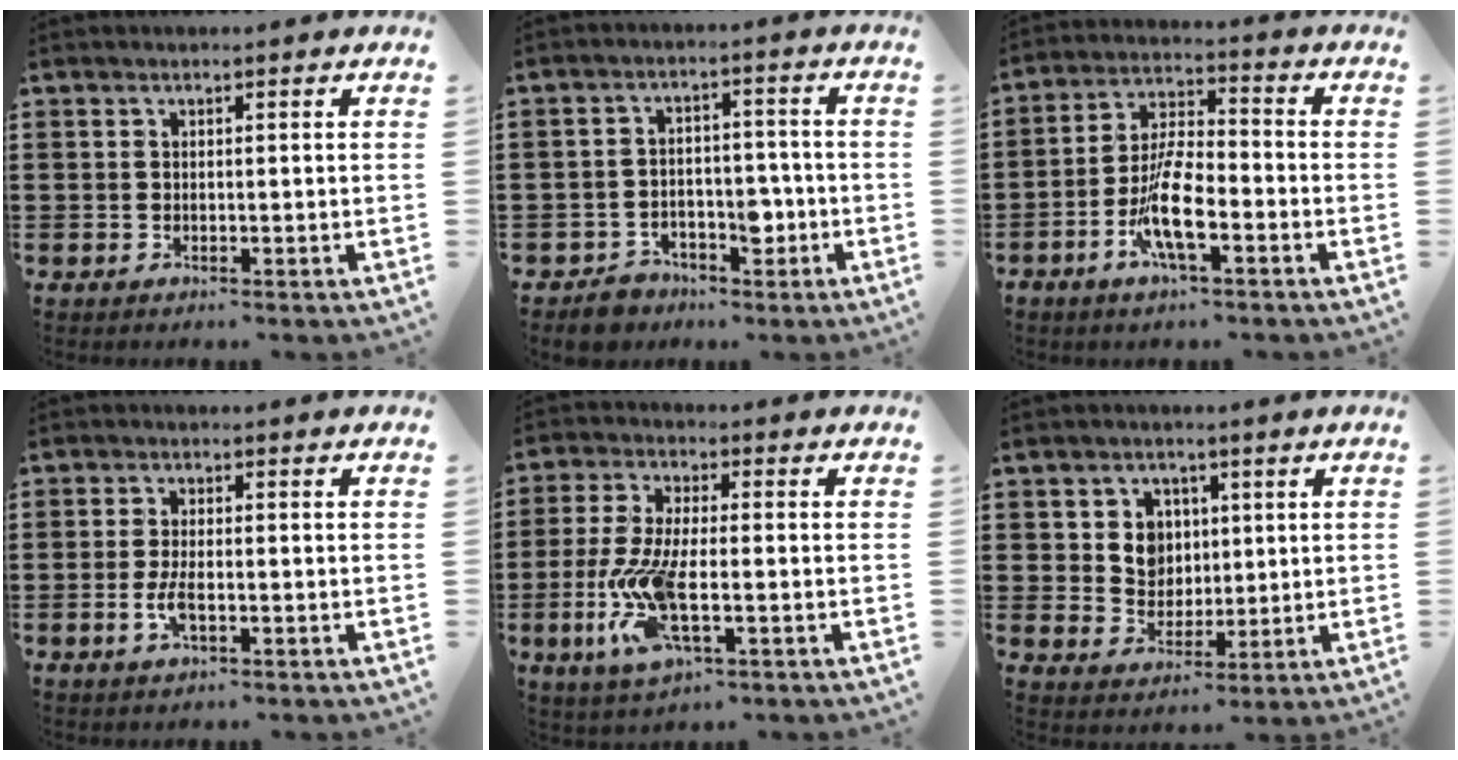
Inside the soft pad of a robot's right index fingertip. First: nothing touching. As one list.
[{"total": 5.9, "force": [-3.5, 4.0, 2.5], "torque": [-0.042, 0.027, -0.062]}, {"total": 8.8, "force": [-3.5, 2.8, 7.6], "torque": [-0.162, -0.004, -0.068]}, {"total": 3.3, "force": [-1.0, 1.1, 3.0], "torque": [-0.063, -0.003, -0.020]}, {"total": 10.1, "force": [-3.3, 3.7, 8.8], "torque": [-0.208, -0.015, -0.064]}, {"total": 5.7, "force": [1.4, 5.1, 2.2], "torque": [-0.058, 0.013, 0.022]}]